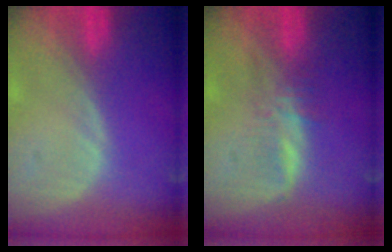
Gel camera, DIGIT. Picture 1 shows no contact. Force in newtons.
{"total": 3.1, "press": 3.1, "slide": 0.5}